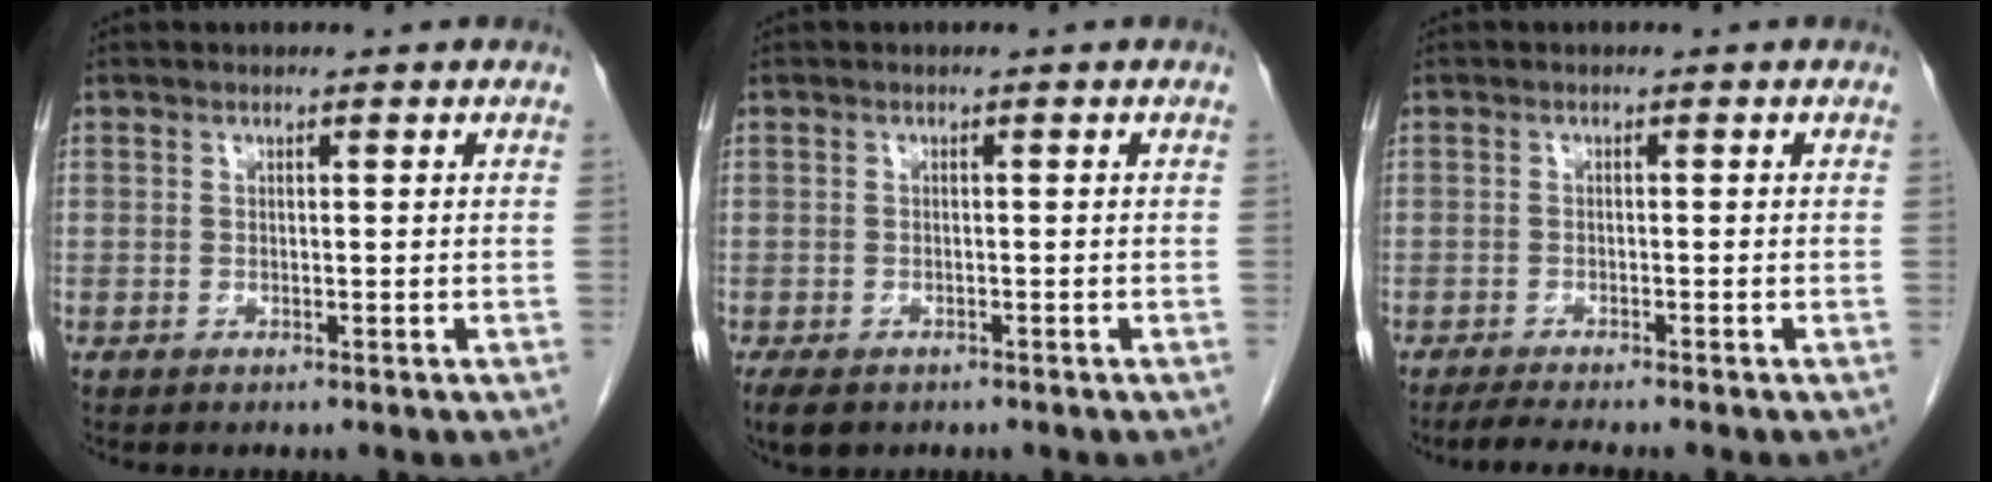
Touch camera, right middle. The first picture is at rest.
{"total": 5.7, "force": [-3.9, 3.1, 2.7], "torque": [-0.047, -0.008, -0.057]}
{"total": 3.9, "force": [-3.3, 0.1, 2.0], "torque": [-0.034, -0.010, -0.052]}